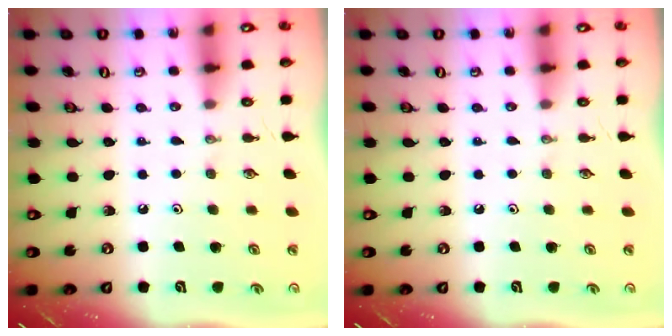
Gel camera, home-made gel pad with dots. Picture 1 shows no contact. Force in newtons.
{"total": 0.0}